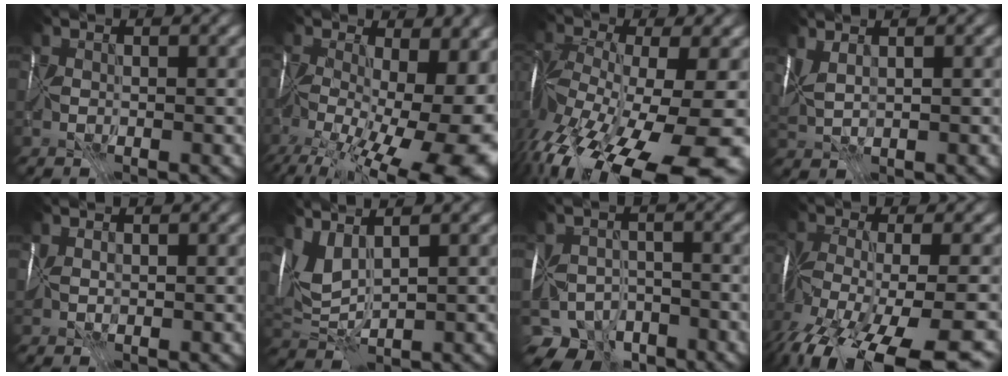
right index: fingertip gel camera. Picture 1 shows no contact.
{"total": 19.6, "force": [-6.5, 9.1, 16.1], "torque": [-0.216, -0.026, -0.064]}
{"total": 18.2, "force": [-9.1, 7.2, 14.0], "torque": [-0.268, -0.035, -0.134]}
{"total": 2.3, "force": [1.5, 0.7, 1.5], "torque": [-0.042, 0.015, 0.036]}
{"total": 1.7, "force": [0.4, 1.0, 1.3], "torque": [-0.026, 0.004, 0.009]}
{"total": 4.1, "force": [2.9, 1.2, 2.6], "torque": [-0.069, 0.010, 0.068]}
{"total": 7.1, "force": [-4.8, 4.7, 2.3], "torque": [-0.027, -0.012, -0.078]}
{"total": 13.1, "force": [-8.7, 4.2, 8.8], "torque": [-0.184, -0.019, -0.127]}